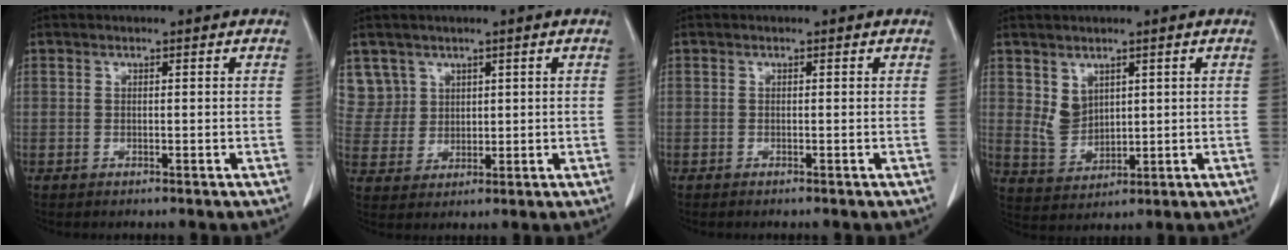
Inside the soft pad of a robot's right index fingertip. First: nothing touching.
{"total": 6.0, "force": [3.5, 4.8, -0.5], "torque": [0.022, 0.009, 0.077]}
{"total": 0.0}
{"total": 4.6, "force": [2.0, 3.3, 2.5], "torque": [-0.055, 0.005, 0.058]}